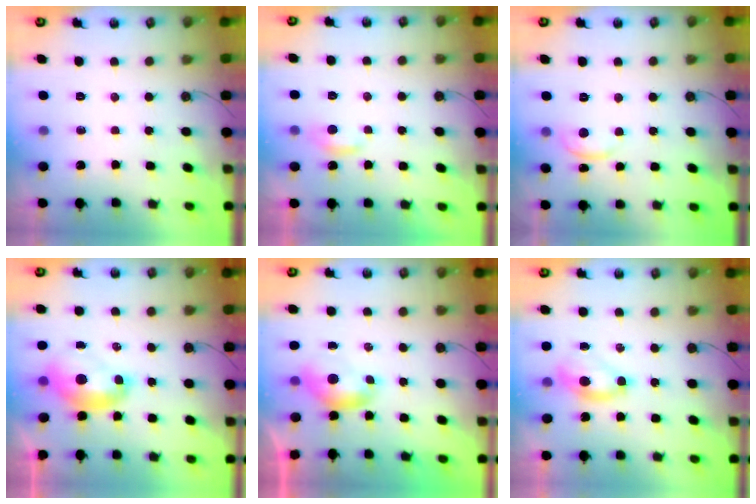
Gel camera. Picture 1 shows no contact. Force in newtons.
{"total": 1.0, "press": 0.8, "slide": 0.5}
{"total": 0.6, "press": 0.3, "slide": 0.5}
{"total": 2.1, "press": 2.0, "slide": 0.7}
{"total": 1.3, "press": 1.1, "slide": 0.6}
{"total": 2.1, "press": 2.0, "slide": 0.7}